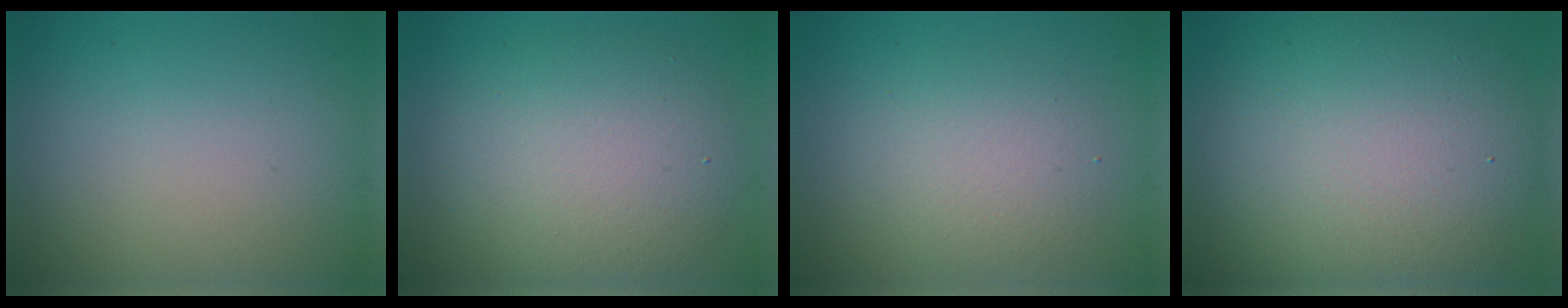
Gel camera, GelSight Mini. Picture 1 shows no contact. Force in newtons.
{"total": 7.0, "press": 7.0, "slide": 0.2}
{"total": 3.7, "press": 3.6, "slide": 0.3}
{"total": 13.4, "press": 13.3, "slide": 0.8}